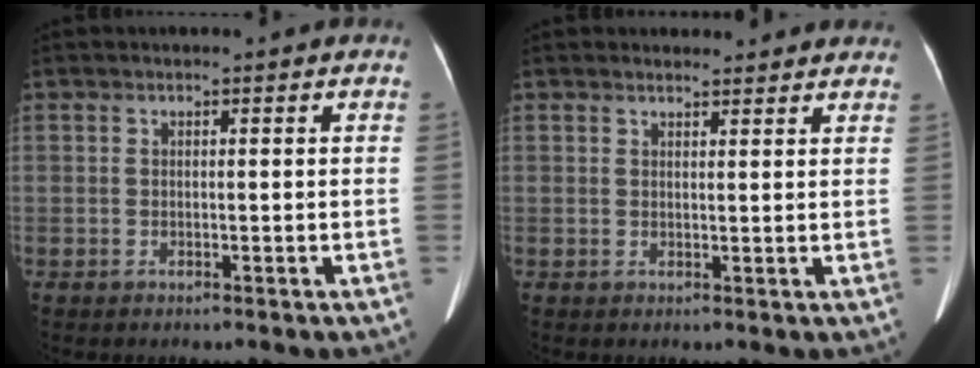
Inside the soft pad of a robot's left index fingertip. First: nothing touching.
{"total": 4.7, "force": [4.4, 1.4, 0.7], "torque": [-0.002, 0.013, 0.045]}